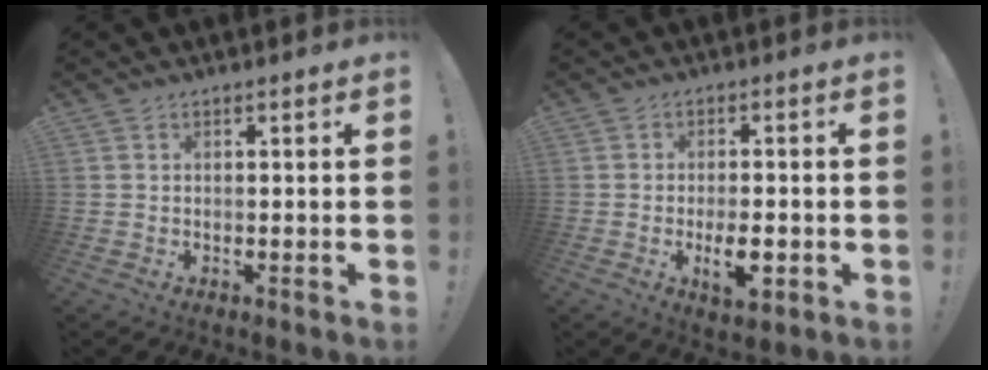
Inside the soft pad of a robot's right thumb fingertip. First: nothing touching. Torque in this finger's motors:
{"motor_torque": [0.79, 0.82, 0.28, -0.40, 0.21]}